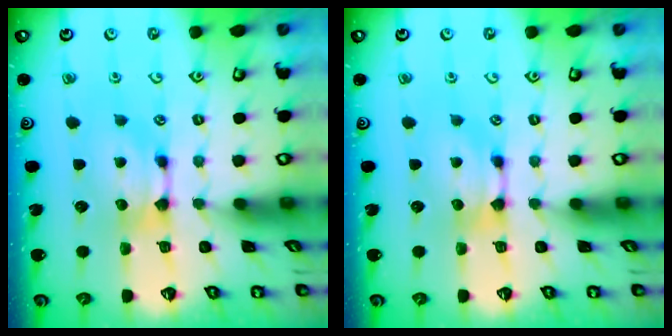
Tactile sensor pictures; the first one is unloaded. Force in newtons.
{"total": 0.0}